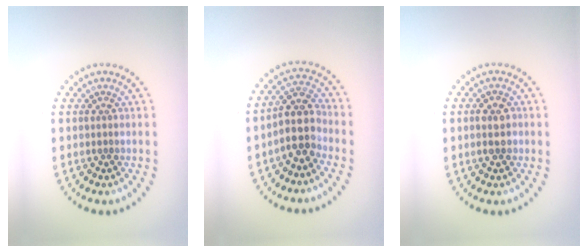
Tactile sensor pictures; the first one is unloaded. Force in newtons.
{"total": 3.7, "press": 3.1, "slide": 2.0}
{"total": 2.1, "press": 2.0, "slide": 0.4}